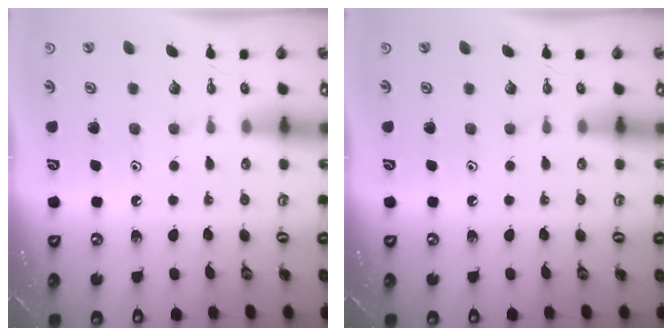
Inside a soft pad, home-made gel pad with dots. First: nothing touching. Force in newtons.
{"total": 0.0}